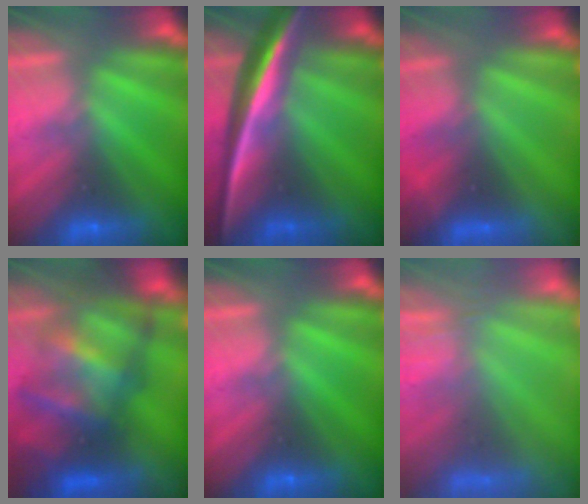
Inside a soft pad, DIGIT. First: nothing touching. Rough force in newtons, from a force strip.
{"total": 8.8}
{"total": 4.5}
{"total": 7.6}
{"total": 0.0}
{"total": 8.3}